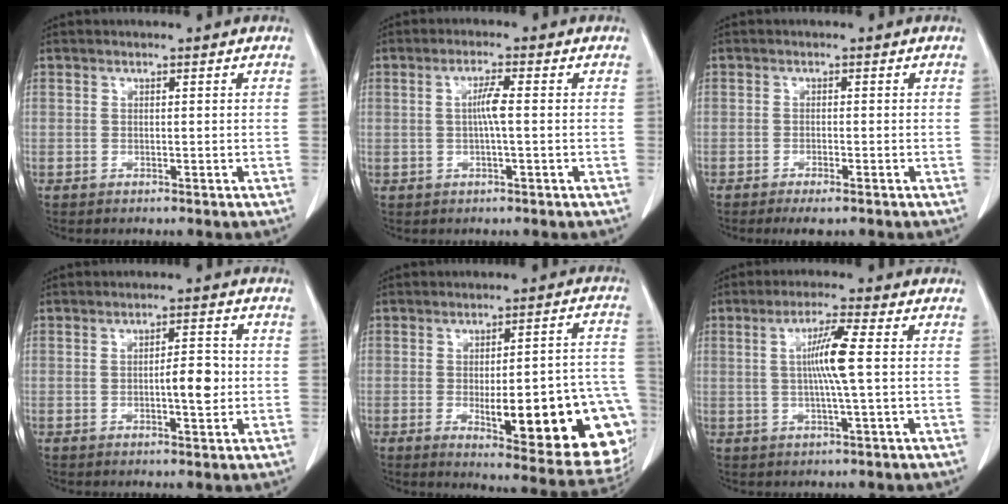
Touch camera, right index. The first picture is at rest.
{"total": 3.1, "force": [0.1, 0.1, 3.0], "torque": [-0.059, 0.003, 0.001]}
{"total": 3.0, "force": [-2.1, 0.6, 2.0], "torque": [-0.031, -0.005, -0.028]}
{"total": 4.5, "force": [-0.4, 1.2, 4.3], "torque": [-0.065, 0.003, -0.004]}
{"total": 23.4, "force": [-6.8, 5.7, 21.7], "torque": [-0.177, 0.016, -0.066]}
{"total": 6.3, "force": [0.5, -0.7, 6.2], "torque": [-0.116, 0.000, 0.010]}